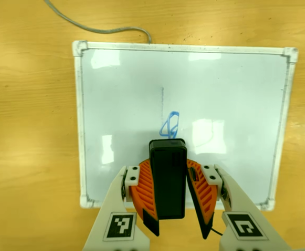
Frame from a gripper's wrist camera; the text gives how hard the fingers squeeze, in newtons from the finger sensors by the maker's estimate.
{"total": 8.3, "left": 8.4, "right": 8.2}